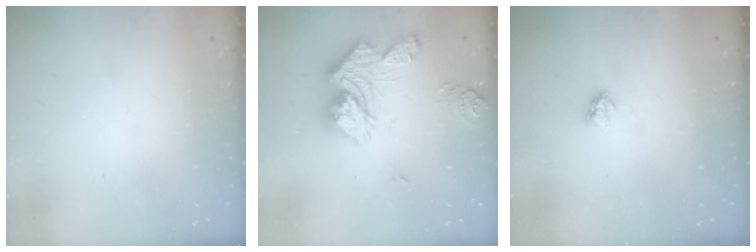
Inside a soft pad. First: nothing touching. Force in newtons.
{"total": 19.3, "press": 19.1, "slide": 2.0}
{"total": 3.0, "press": 2.9, "slide": 0.4}